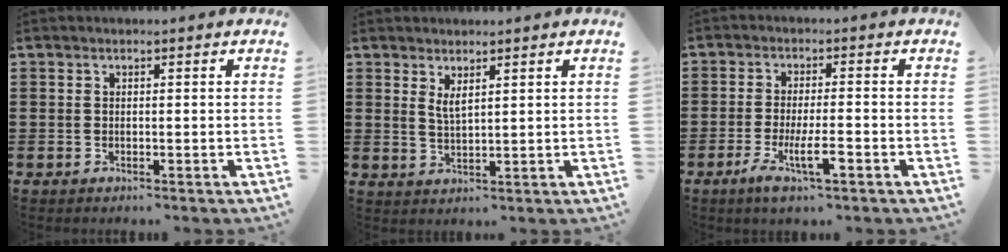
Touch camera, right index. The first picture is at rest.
{"total": 2.3, "force": [1.6, 0.6, 1.6], "torque": [-0.034, 0.002, 0.028]}
{"total": 6.1, "force": [-2.9, 1.1, 5.2], "torque": [-0.103, -0.012, -0.052]}